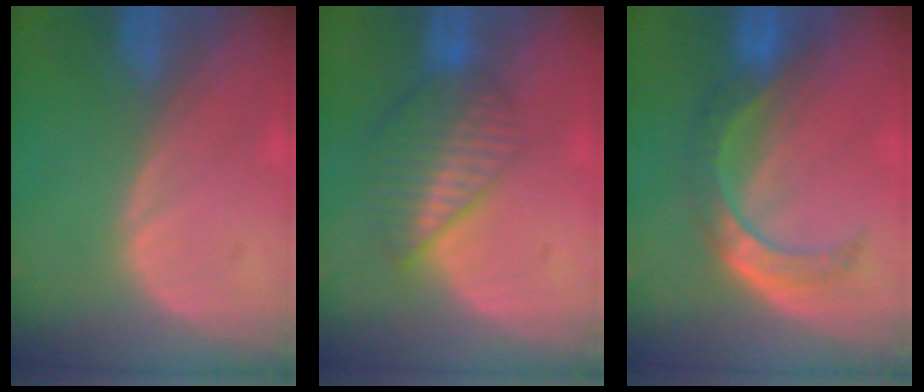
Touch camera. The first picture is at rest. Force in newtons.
{"total": 6.8, "press": 5.9, "slide": 3.4}
{"total": 6.0, "press": 5.9, "slide": 0.4}